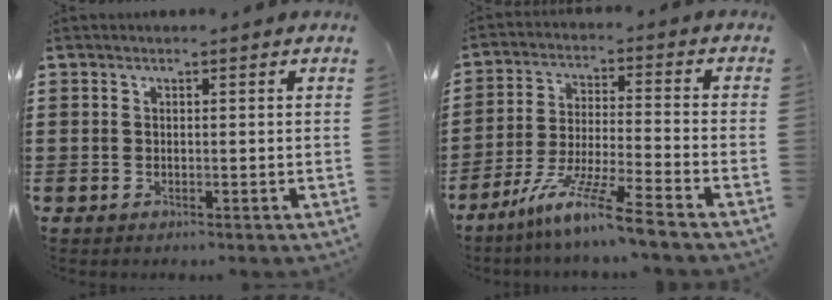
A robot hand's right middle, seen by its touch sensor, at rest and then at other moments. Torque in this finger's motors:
{"motor_torque": [2.14, 0.00, 0.38, 0.21]}